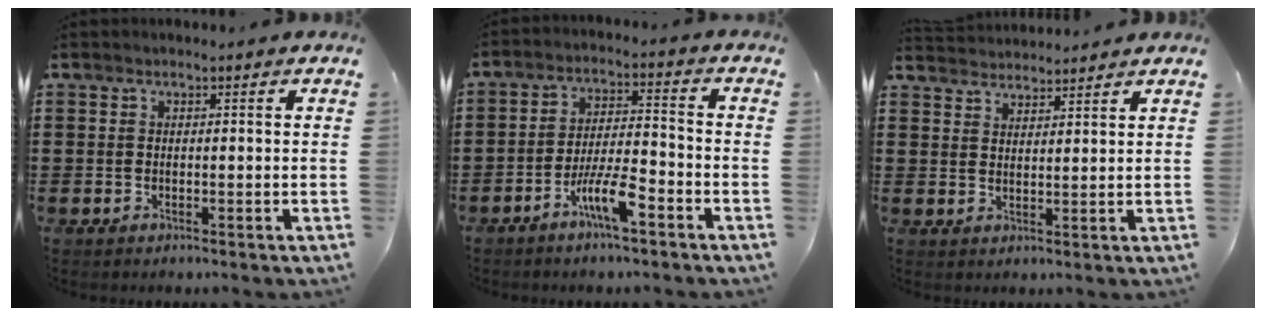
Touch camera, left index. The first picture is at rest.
{"total": 7.4, "force": [-4.5, 1.5, 5.7], "torque": [-0.118, 0.001, -0.086]}
{"total": 2.9, "force": [2.8, -0.1, -0.4], "torque": [-0.002, -0.009, 0.055]}